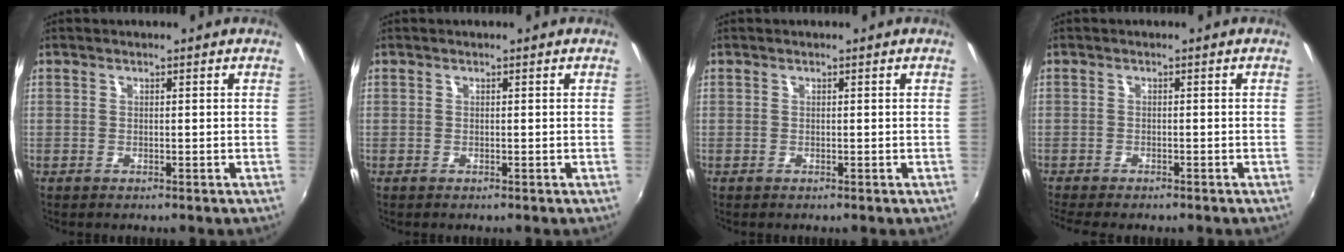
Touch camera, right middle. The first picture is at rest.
{"total": 0.0}
{"total": 0.0}
{"total": 4.7, "force": [-4.0, 0.9, 2.2], "torque": [-0.053, -0.024, -0.069]}